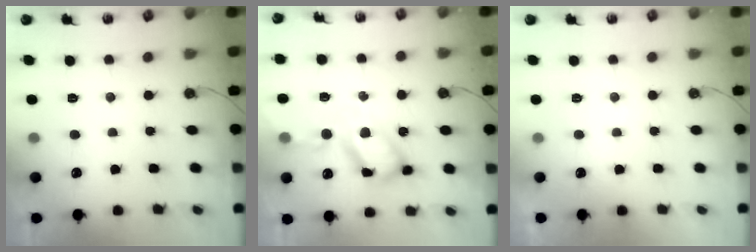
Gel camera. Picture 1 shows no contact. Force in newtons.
{"total": 14.1, "press": 14.0, "slide": 1.6}
{"total": 0.0}